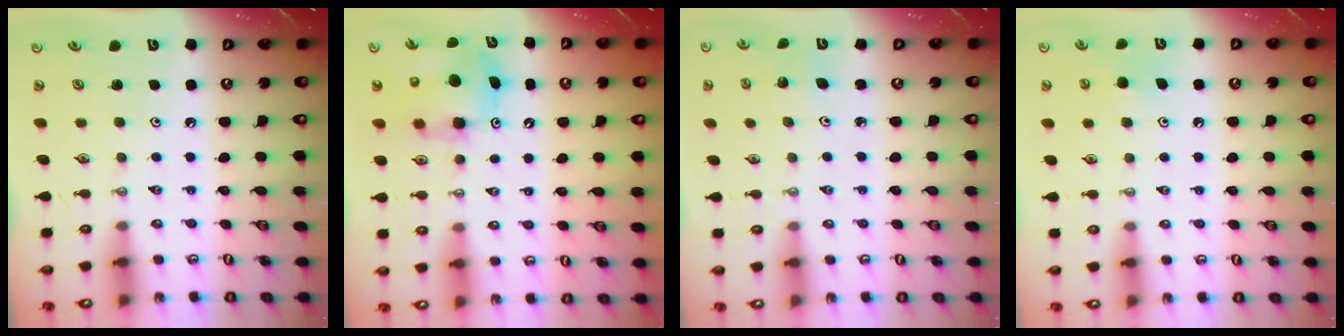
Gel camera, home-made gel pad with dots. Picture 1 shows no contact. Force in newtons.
{"total": 7.9, "press": 7.9, "slide": 0.2}
{"total": 2.4, "press": 2.2, "slide": 1.0}
{"total": 6.7, "press": 6.7, "slide": 0.5}